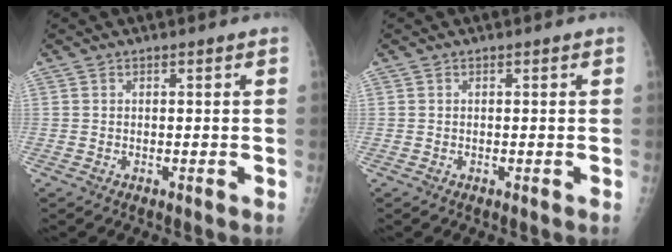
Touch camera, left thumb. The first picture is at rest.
{"total": 0.0}